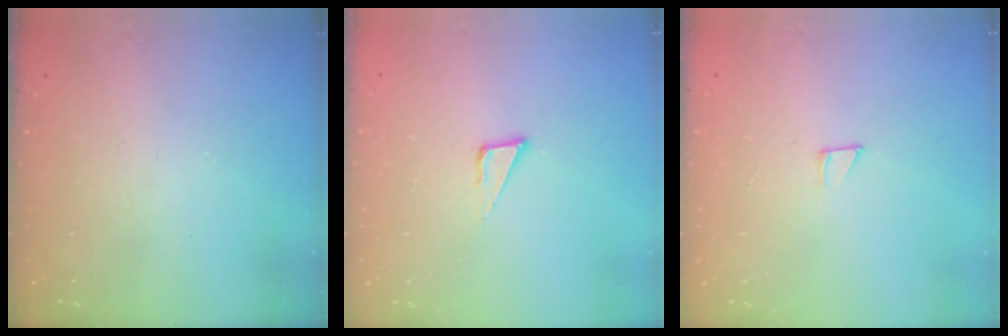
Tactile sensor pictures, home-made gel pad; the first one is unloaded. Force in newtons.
{"total": 4.8, "press": 4.8, "slide": 0.4}
{"total": 2.6, "press": 2.6, "slide": 0.1}